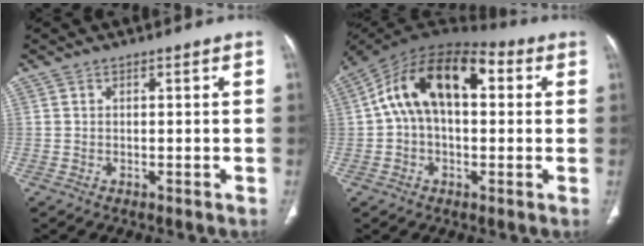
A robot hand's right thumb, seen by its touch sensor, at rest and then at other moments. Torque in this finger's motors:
{"motor_torque": [0.03, 2.74, 1.05, 0.22, 0.46]}